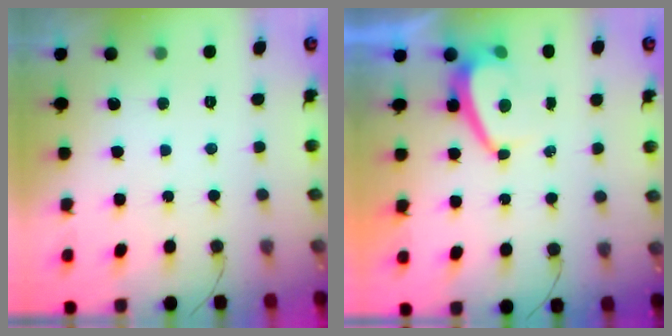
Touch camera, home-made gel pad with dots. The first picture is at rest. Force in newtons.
{"total": 2.8, "press": 2.7, "slide": 0.5}